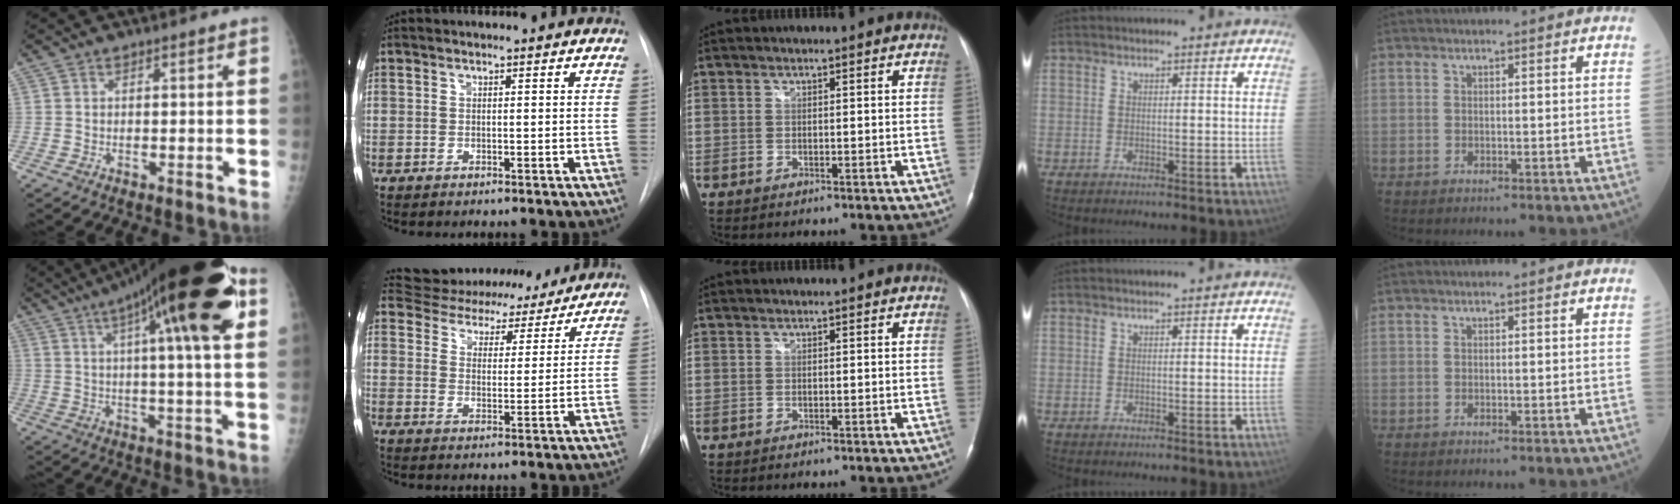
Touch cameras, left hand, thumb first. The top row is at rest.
{"thumb": {"total": 24.9, "force": [10.4, 5.0, 22.1], "torque": [-0.339, 0.012, 0.153]}, "index": {"total": 18.2, "force": [16.9, 5.7, 3.8], "torque": [-0.057, 0.011, 0.229]}}